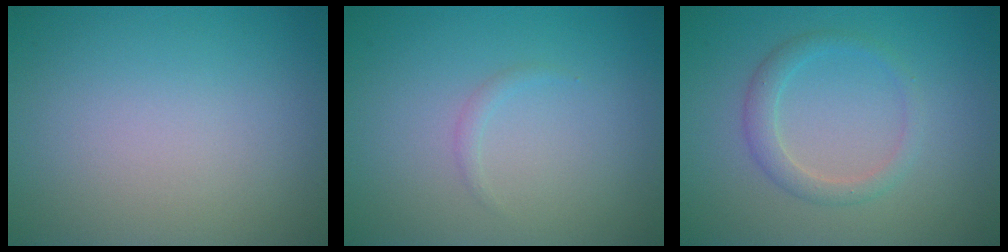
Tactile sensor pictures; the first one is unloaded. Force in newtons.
{"total": 0.7, "press": 0.7, "slide": 0.1}
{"total": 2.0, "press": 2.0, "slide": 0.1}